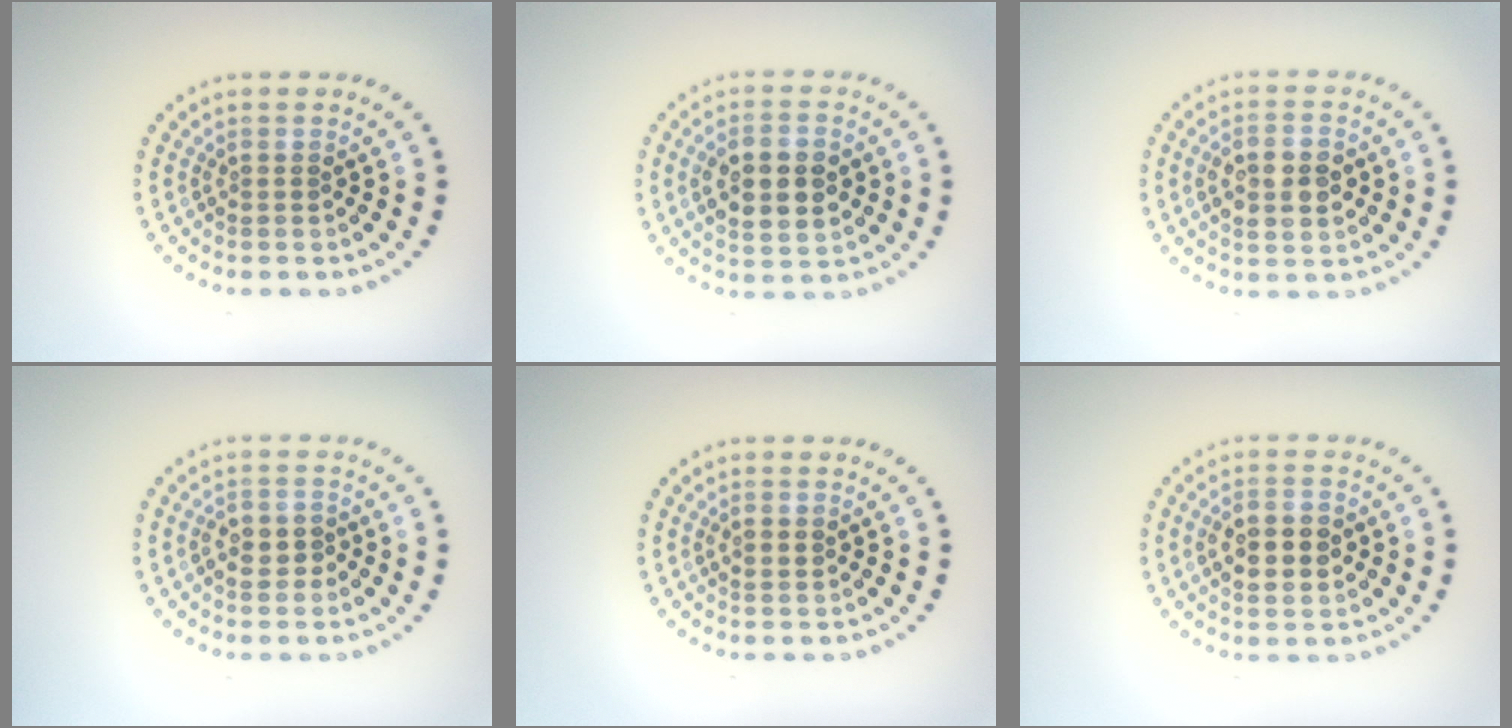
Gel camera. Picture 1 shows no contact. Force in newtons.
{"total": 5.5, "press": 5.4, "slide": 0.3}
{"total": 4.3, "press": 4.3, "slide": 0.4}
{"total": 1.7, "press": 1.6, "slide": 0.4}
{"total": 1.4, "press": 1.4, "slide": 0.0}
{"total": 4.5, "press": 4.5, "slide": 0.2}